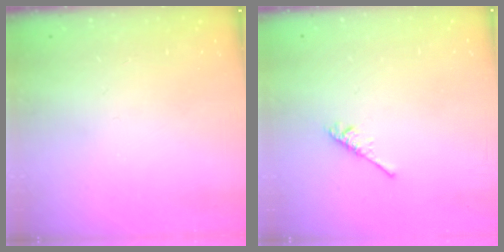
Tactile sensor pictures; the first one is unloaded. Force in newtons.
{"total": 1.9, "press": 1.9, "slide": 0.4}